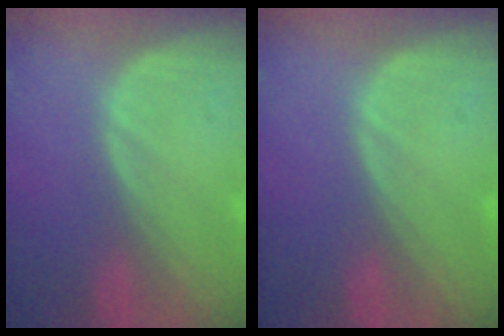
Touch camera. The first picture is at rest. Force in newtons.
{"total": 0.0}